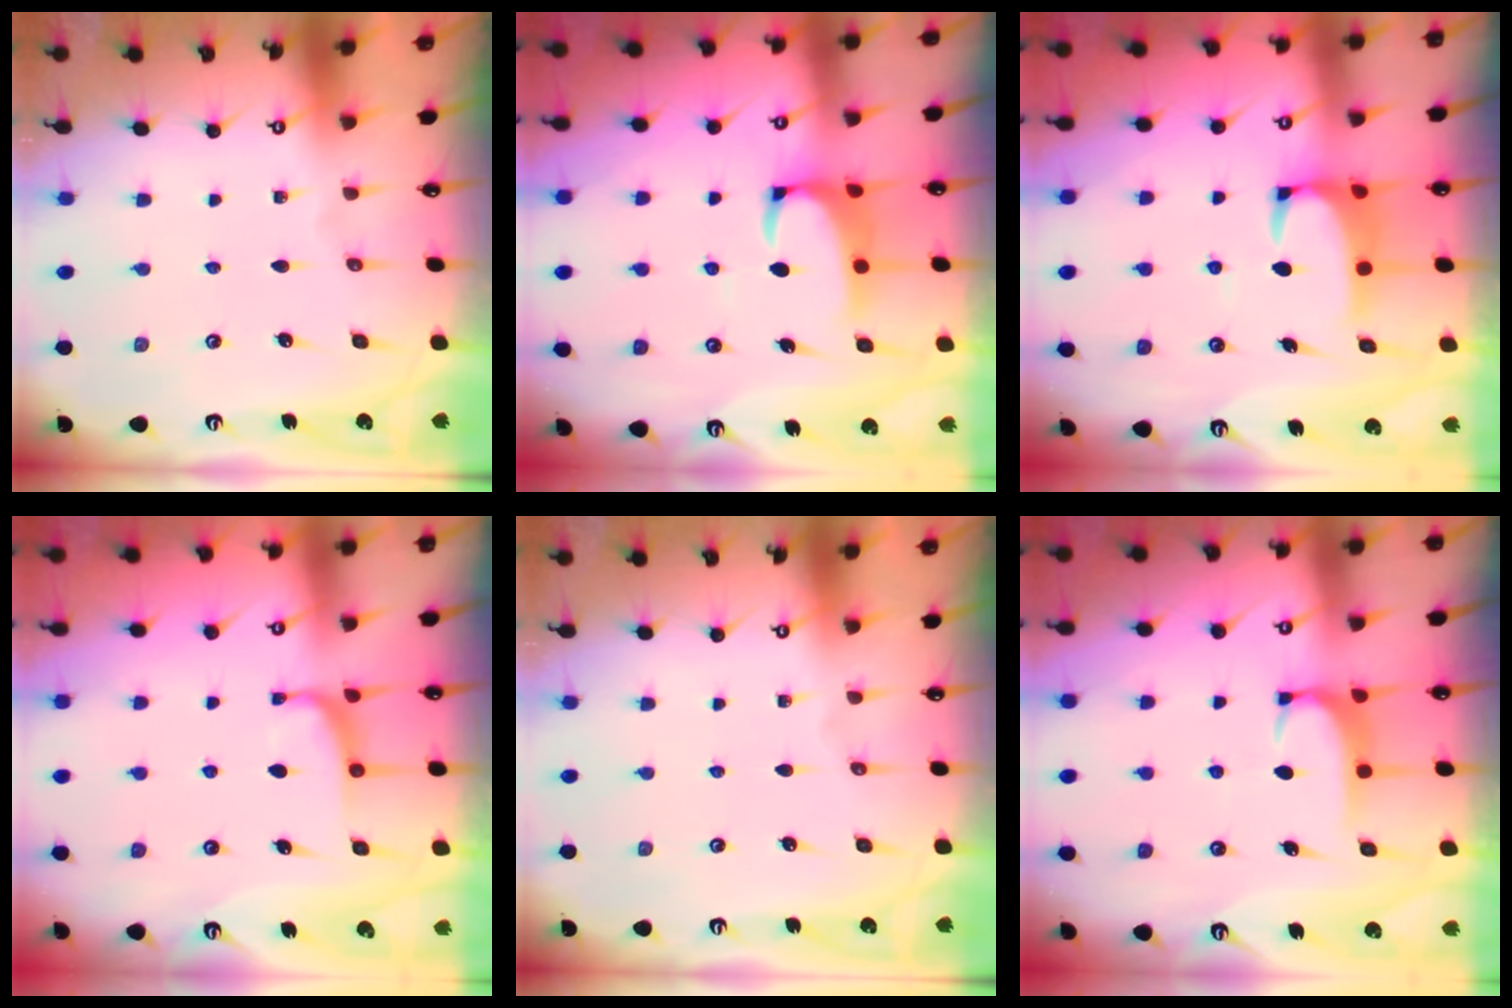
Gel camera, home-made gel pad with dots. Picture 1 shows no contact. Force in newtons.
{"total": 2.5, "press": 2.3, "slide": 0.9}
{"total": 3.8, "press": 3.7, "slide": 0.7}
{"total": 1.6, "press": 1.5, "slide": 0.5}
{"total": 0.0}
{"total": 1.6, "press": 1.6, "slide": 0.5}